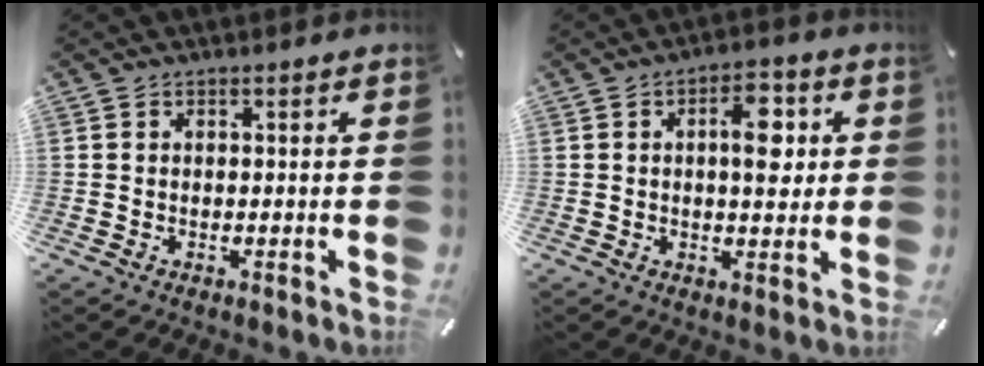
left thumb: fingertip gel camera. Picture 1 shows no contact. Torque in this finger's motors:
{"motor_torque": [-0.13, 0.30, 0.53, 0.23, 0.06]}